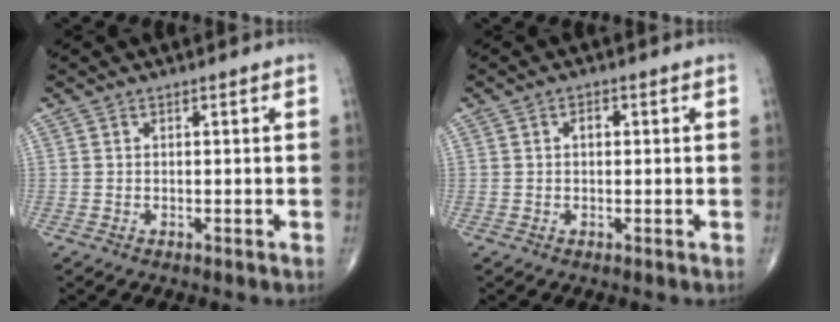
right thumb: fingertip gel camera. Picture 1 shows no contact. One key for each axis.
{"total": 1.5, "fx": 0.2, "fy": 1.0, "fz": 1.1, "tx": -0.014, "ty": 0.006, "tz": 0.001}